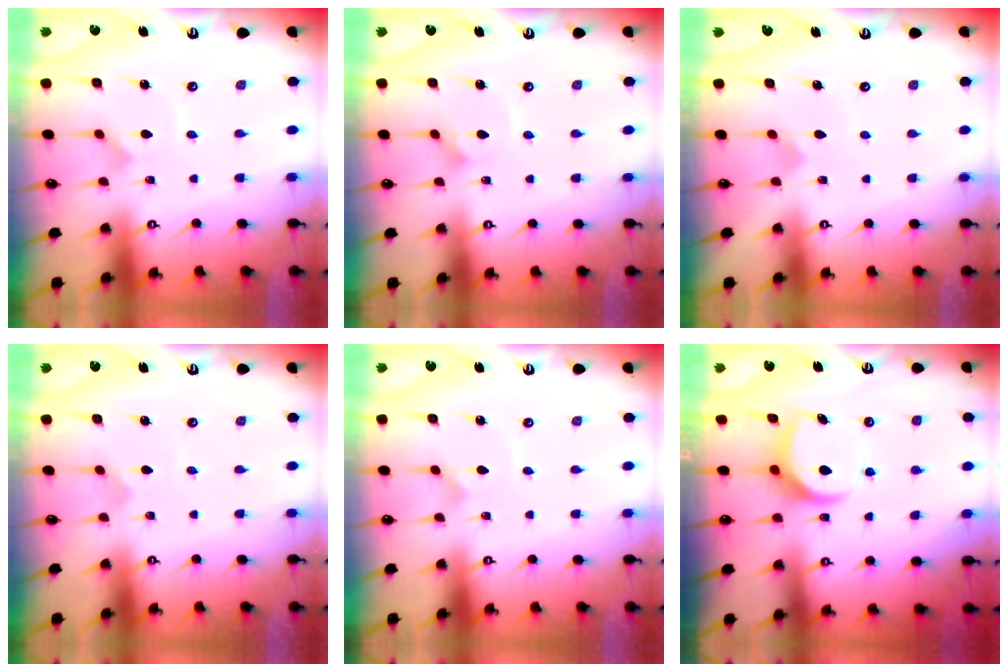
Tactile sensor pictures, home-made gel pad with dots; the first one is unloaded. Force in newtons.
{"total": 2.2, "press": 2.2, "slide": 0.1}
{"total": 2.9, "press": 2.9, "slide": 0.2}
{"total": 0.0}
{"total": 1.0, "press": 1.0, "slide": 0.0}
{"total": 8.6, "press": 8.6, "slide": 0.5}